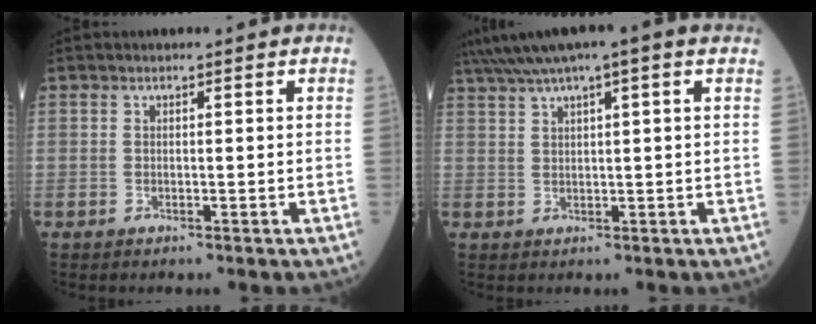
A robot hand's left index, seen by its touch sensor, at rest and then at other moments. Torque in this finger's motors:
{"motor_torque": [0.67, -1.47, 0.23, 0.03]}